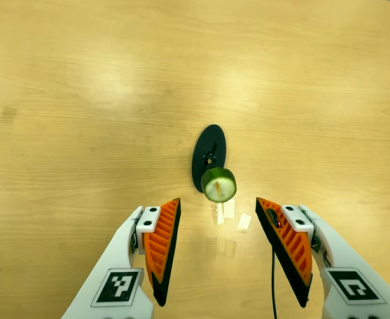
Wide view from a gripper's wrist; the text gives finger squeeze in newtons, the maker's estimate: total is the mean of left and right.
{"total": 0.0}